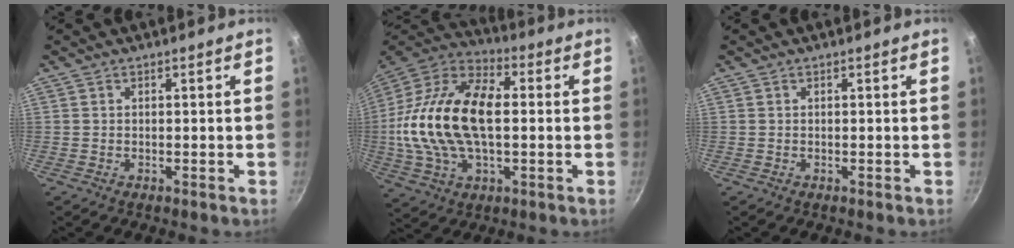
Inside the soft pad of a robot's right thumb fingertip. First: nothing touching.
{"total": 24.6, "force": [0.4, 14.1, 20.1], "torque": [-0.384, 0.034, -0.002]}
{"total": 0.0}